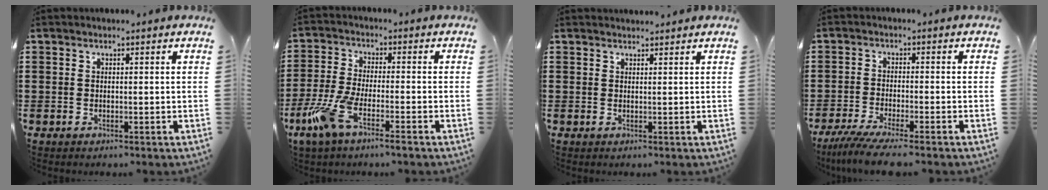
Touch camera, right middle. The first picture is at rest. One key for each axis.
{"total": 6.9, "fx": -4.1, "fy": 1.3, "fz": 5.3, "tx": -0.134, "ty": -0.018, "tz": -0.081}
{"total": 1.0, "fx": 1.0, "fy": 0.1, "fz": 0.1, "tx": 0.004, "ty": -0.003, "tz": 0.018}
{"total": 4.5, "fx": -3.9, "fy": -0.2, "fz": 2.4, "tx": -0.060, "ty": -0.022, "tz": -0.076}